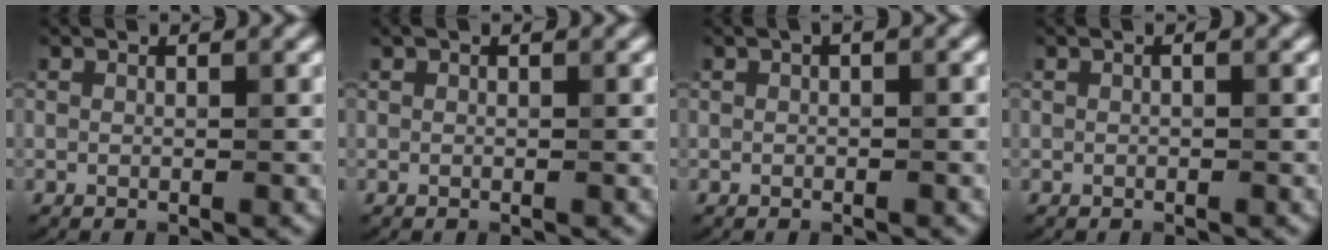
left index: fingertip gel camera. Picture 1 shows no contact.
{"total": 0.0}
{"total": 0.7, "force": [0.1, 0.3, 0.7], "torque": [-0.010, 0.003, 0.003]}
{"total": 0.0}